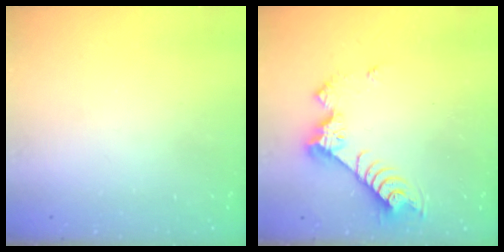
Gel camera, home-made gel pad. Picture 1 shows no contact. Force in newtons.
{"total": 9.3, "press": 9.3, "slide": 0.4}